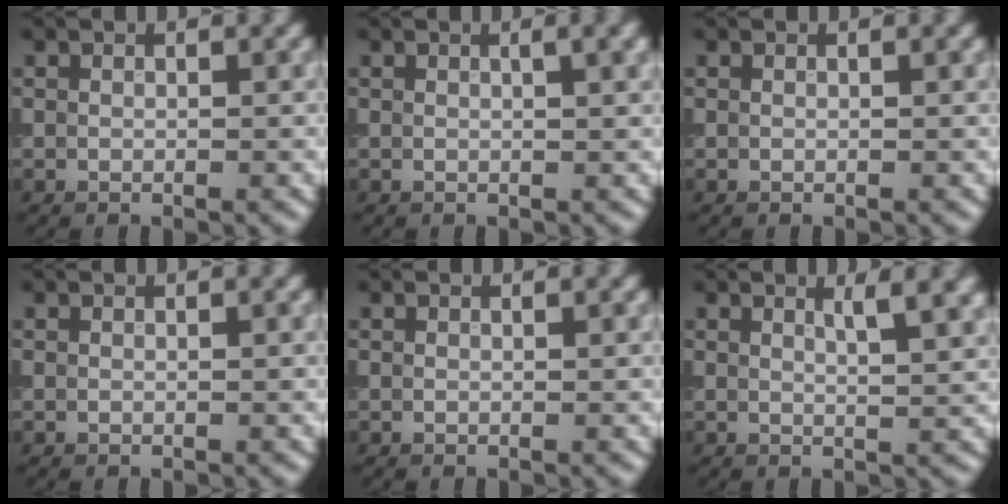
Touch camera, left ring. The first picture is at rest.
{"total": 2.4, "force": [0.9, 0.7, 2.1], "torque": [-0.020, 0.005, 0.007]}
{"total": 0.0}
{"total": 0.0}
{"total": 0.0}
{"total": 2.9, "force": [1.4, 0.9, 2.4], "torque": [-0.018, 0.001, 0.017]}